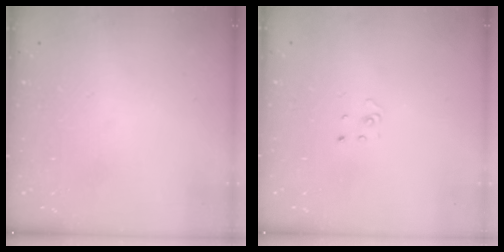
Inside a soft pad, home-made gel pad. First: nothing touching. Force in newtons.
{"total": 1.5, "press": 1.5, "slide": 0.1}